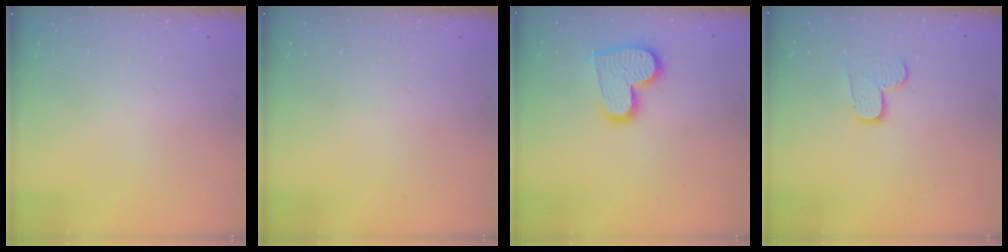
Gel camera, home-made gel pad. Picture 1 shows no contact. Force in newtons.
{"total": 0.0}
{"total": 13.8, "press": 13.8, "slide": 1.1}
{"total": 4.2, "press": 4.2, "slide": 0.4}